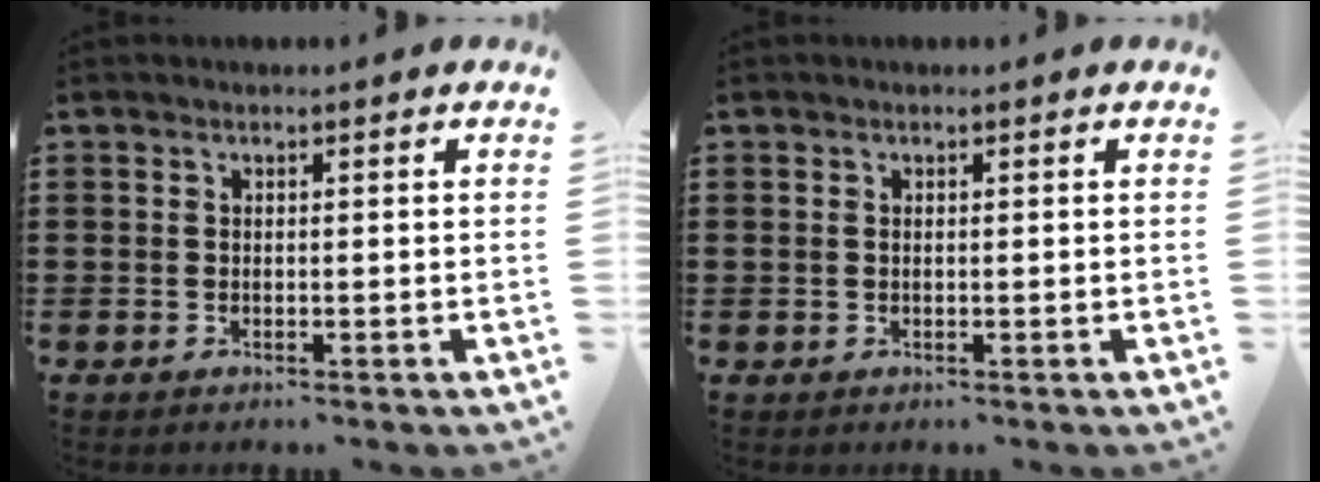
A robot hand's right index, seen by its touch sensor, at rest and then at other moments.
{"total": 0.0}